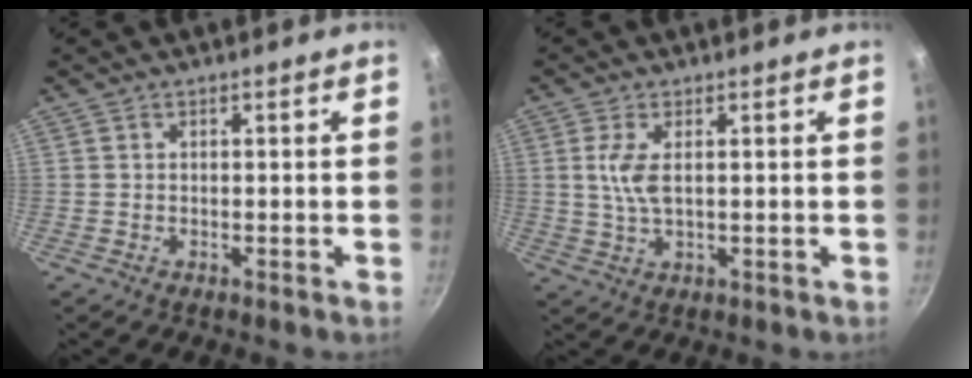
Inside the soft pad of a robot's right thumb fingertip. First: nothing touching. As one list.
[{"total": 4.9, "force": [0.9, 2.0, 4.4], "torque": [-0.097, -0.001, 0.022]}]